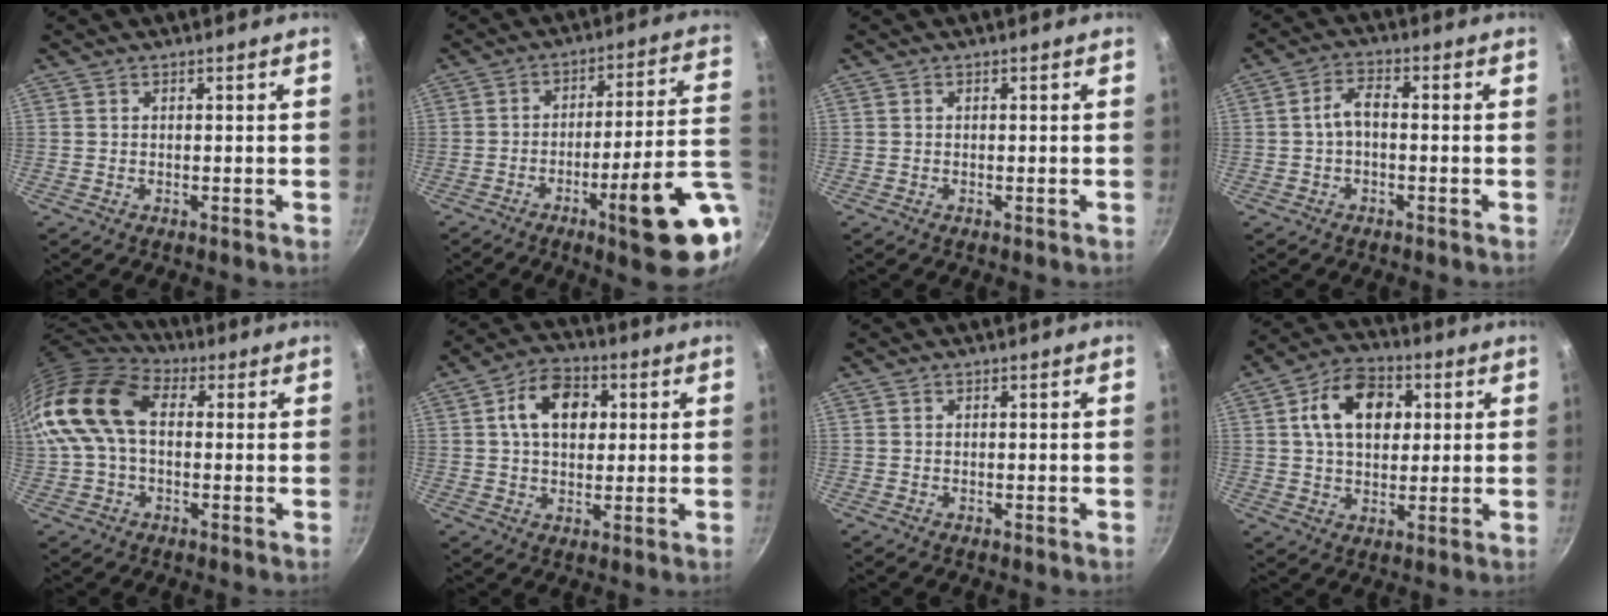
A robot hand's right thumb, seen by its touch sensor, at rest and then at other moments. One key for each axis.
{"total": 19.1, "fx": -6.4, "fy": 3.3, "fz": 17.7, "tx": -0.215, "ty": 0.027, "tz": -0.086}
{"total": 0.0}
{"total": 4.4, "fx": -0.6, "fy": 2.4, "fz": 3.6, "tx": -0.066, "ty": 0.026, "tz": -0.013}
{"total": 16.3, "fx": 1.8, "fy": 10.6, "fz": 12.2, "tx": -0.234, "ty": 0.030, "tz": 0.019}
{"total": 11.0, "fx": 2.6, "fy": 7.6, "fz": 7.5, "tx": -0.099, "ty": 0.008, "tz": 0.031}
{"total": 0.0}
{"total": 13.3, "fx": 3.3, "fy": 9.2, "fz": 9.0, "tx": -0.119, "ty": 0.008, "tz": 0.043}